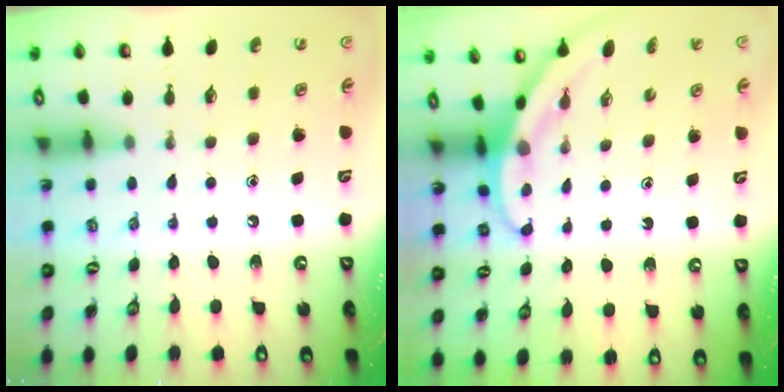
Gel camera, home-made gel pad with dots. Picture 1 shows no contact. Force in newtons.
{"total": 3.5, "press": 3.5, "slide": 0.2}